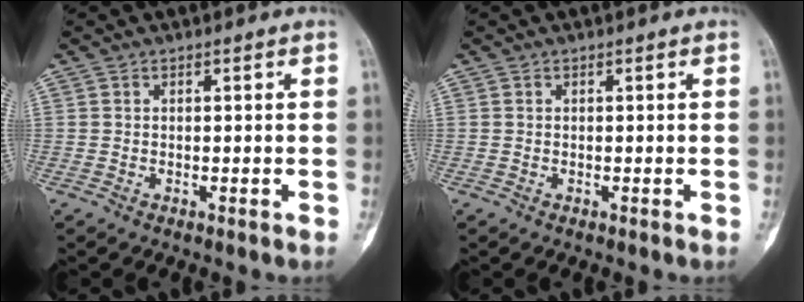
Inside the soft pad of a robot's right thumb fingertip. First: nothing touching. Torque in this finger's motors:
{"motor_torque": [0.12, 0.03, -0.09, -0.02, 0.11]}